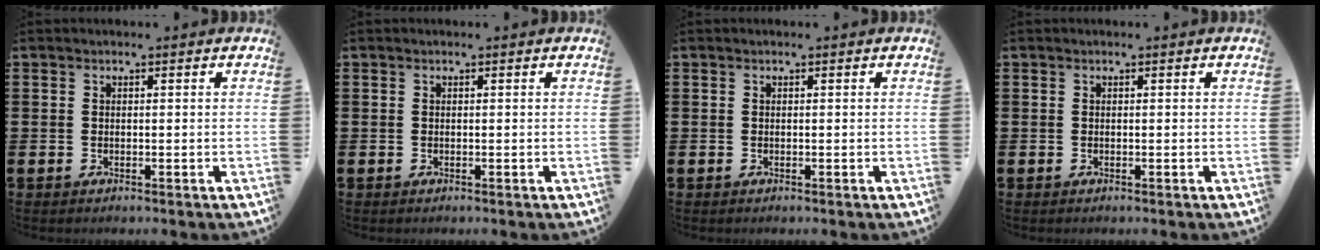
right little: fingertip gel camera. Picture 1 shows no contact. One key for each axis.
{"total": 0.0}
{"total": 0.0}
{"total": 0.0}